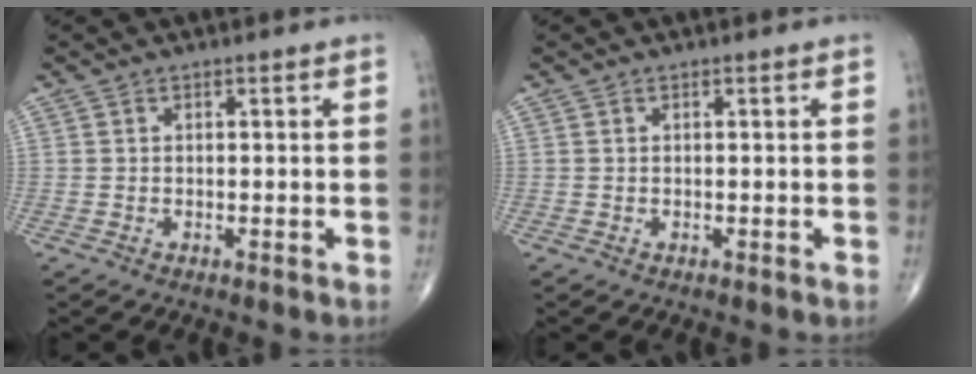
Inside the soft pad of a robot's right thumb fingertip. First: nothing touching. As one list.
[{"total": 0.0}]